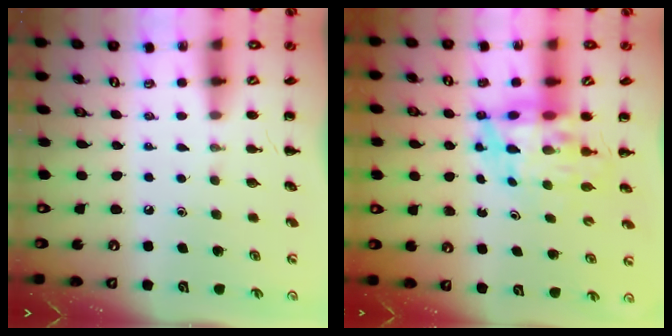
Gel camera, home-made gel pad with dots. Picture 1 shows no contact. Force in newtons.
{"total": 6.9, "press": 6.5, "slide": 2.1}